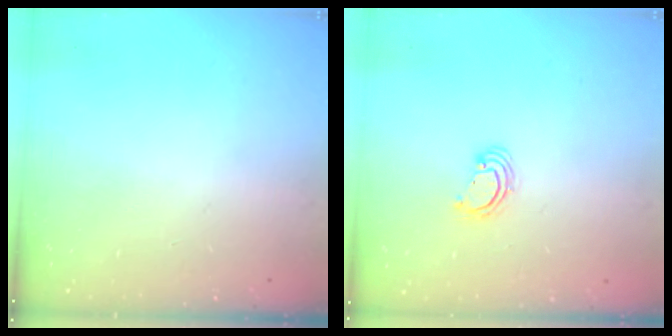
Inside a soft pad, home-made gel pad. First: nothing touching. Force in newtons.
{"total": 2.8, "press": 2.8, "slide": 0.2}